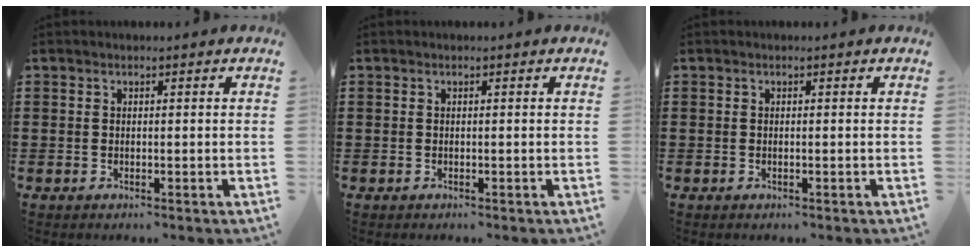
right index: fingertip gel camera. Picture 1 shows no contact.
{"total": 0.0}
{"total": 0.0}